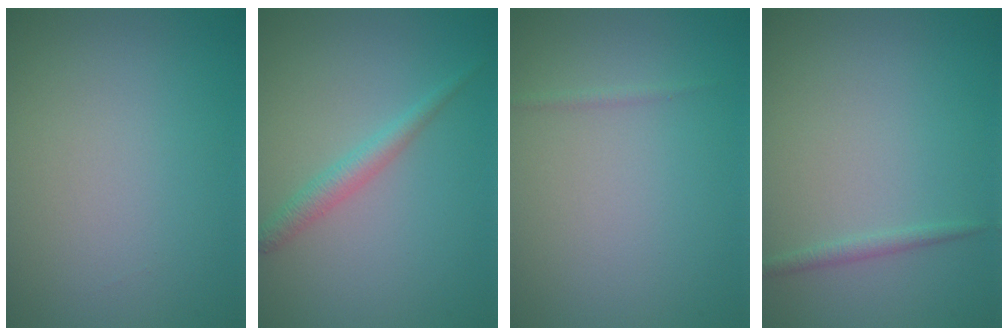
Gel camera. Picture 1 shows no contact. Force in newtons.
{"total": 1.9, "press": 1.9, "slide": 0.1}
{"total": 0.5, "press": 0.5, "slide": 0.0}
{"total": 0.9, "press": 0.9, "slide": 0.1}